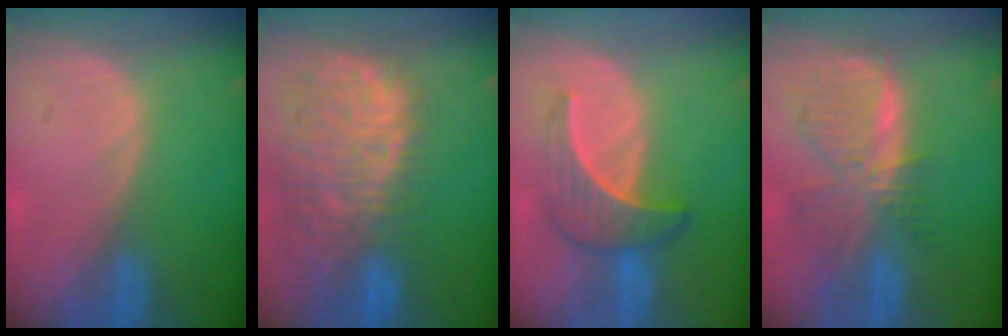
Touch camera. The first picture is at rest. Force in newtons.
{"total": 13.8, "press": 11.3, "slide": 7.9}
{"total": 6.2, "press": 5.9, "slide": 1.7}
{"total": 8.3, "press": 7.3, "slide": 4.0}